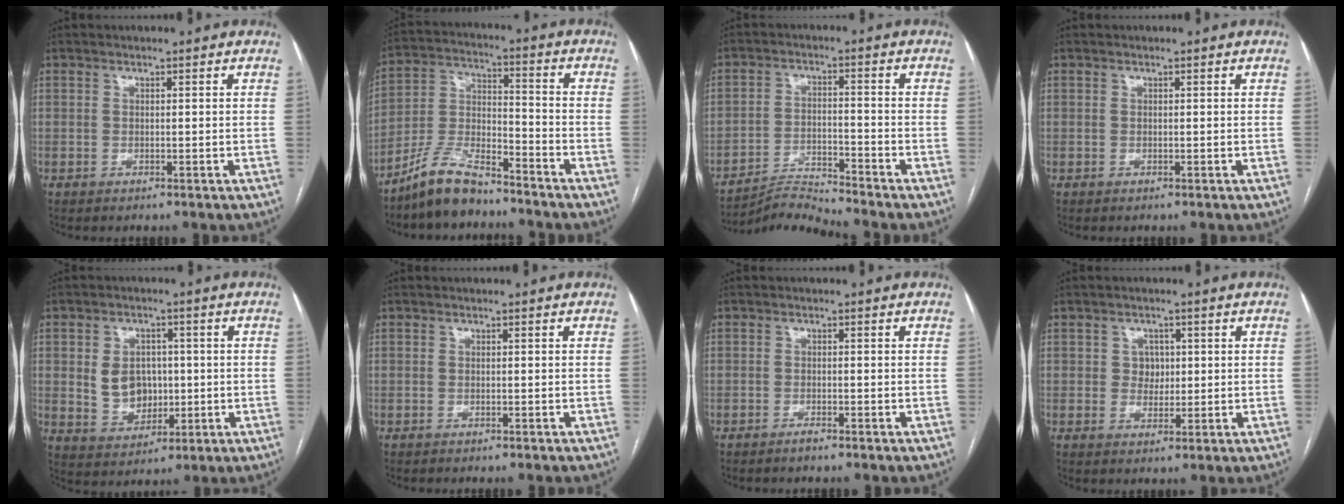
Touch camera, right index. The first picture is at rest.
{"total": 10.0, "force": [-8.6, 2.4, 4.6], "torque": [-0.100, 0.007, -0.166]}
{"total": 6.6, "force": [-6.2, -2.2, -0.5], "torque": [-0.004, -0.006, -0.113]}
{"total": 0.0}
{"total": 7.0, "force": [0.4, 5.6, 4.3], "torque": [-0.078, 0.011, 0.020]}
{"total": 1.5, "force": [-1.4, 0.0, 0.6], "torque": [-0.008, 0.000, -0.017]}
{"total": 1.1, "force": [-1.0, 0.0, 0.5], "torque": [-0.011, 0.000, -0.015]}
{"total": 2.8, "force": [0.5, 2.5, 1.1], "torque": [-0.010, 0.004, 0.007]}